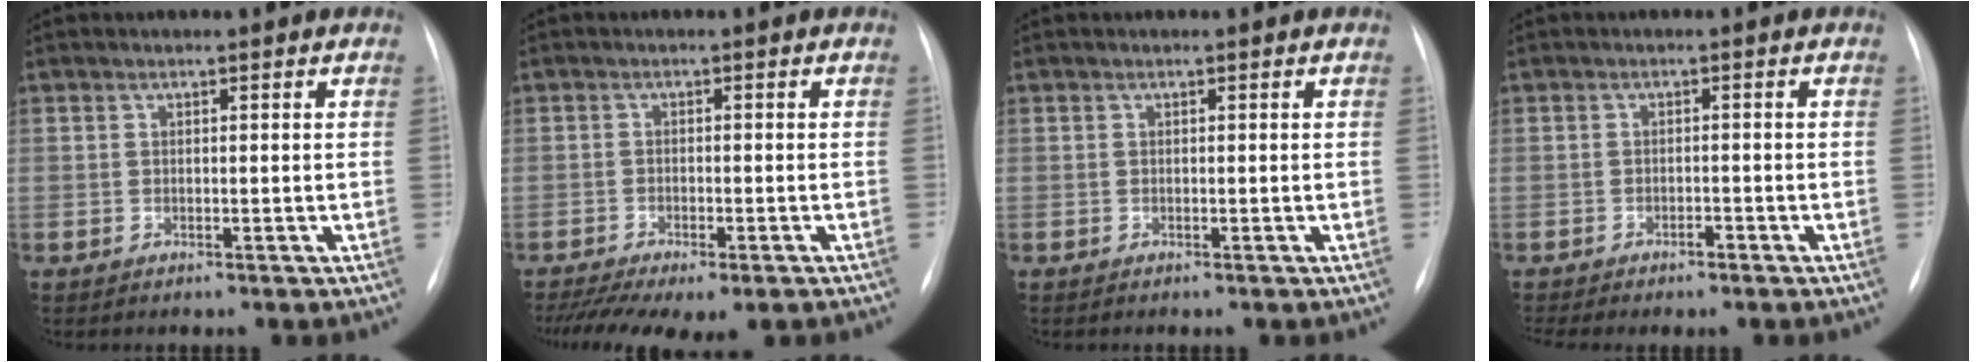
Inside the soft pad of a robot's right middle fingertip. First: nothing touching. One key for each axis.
{"total": 12.1, "fx": -8.9, "fy": 3.8, "fz": 7.3, "tx": -0.138, "ty": -0.009, "tz": -0.129}
{"total": 0.0}
{"total": 2.2, "fx": -1.7, "fy": 0.5, "fz": 1.3, "tx": -0.024, "ty": 0.004, "tz": -0.025}